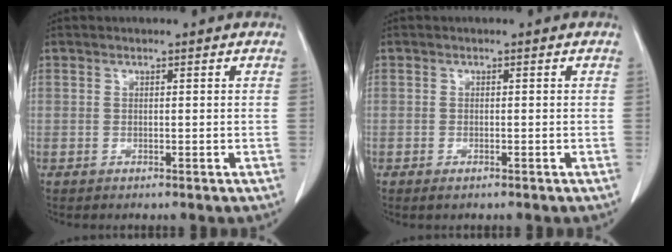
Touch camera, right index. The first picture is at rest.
{"total": 0.9, "force": [-0.6, 0.2, 0.6], "torque": [-0.012, -0.002, -0.007]}